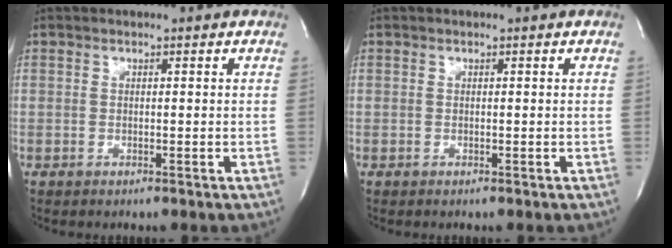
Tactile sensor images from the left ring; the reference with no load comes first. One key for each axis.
{"total": 0.0}